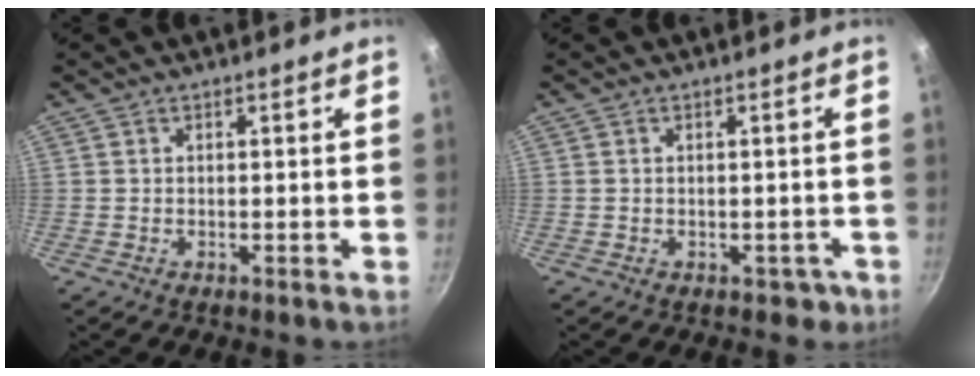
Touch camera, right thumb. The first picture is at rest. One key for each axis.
{"total": 2.3, "fx": -0.8, "fy": 1.8, "fz": 1.1, "tx": 0.006, "ty": 0.022, "tz": 0.008}